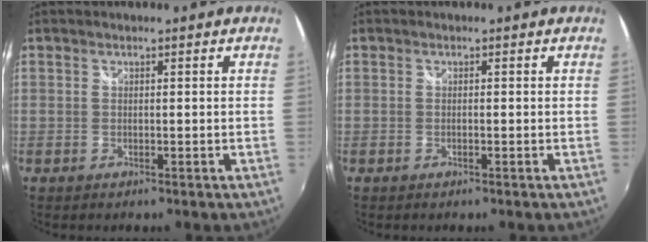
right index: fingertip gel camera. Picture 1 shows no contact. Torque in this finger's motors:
{"motor_torque": [0.39, 0.55, 0.06, 0.00]}